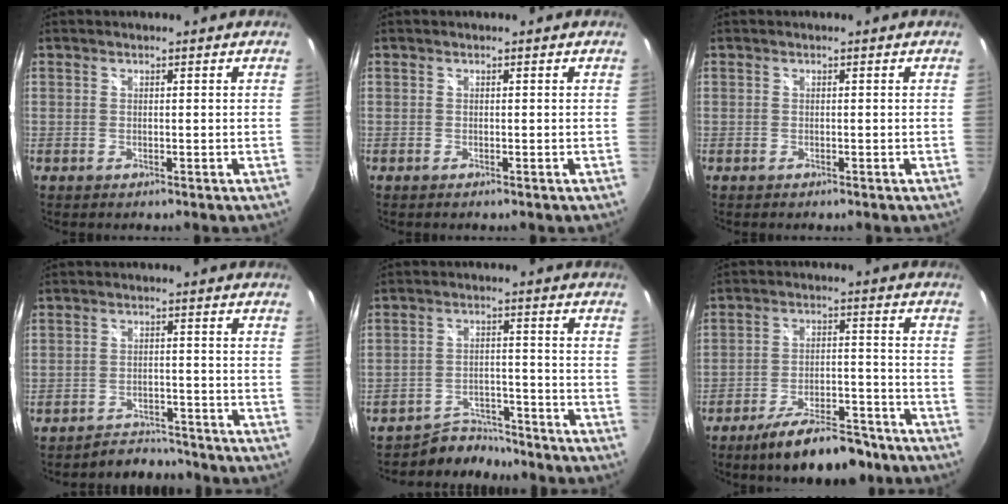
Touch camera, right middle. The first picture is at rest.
{"total": 0.0}
{"total": 0.0}
{"total": 5.5, "force": [-5.3, 1.7, -0.3], "torque": [-0.004, 0.009, -0.079]}
{"total": 6.8, "force": [-6.5, 2.0, 0.1], "torque": [-0.014, 0.010, -0.103]}
{"total": 13.7, "force": [-10.8, 4.1, 7.4], "torque": [-0.131, -0.002, -0.158]}